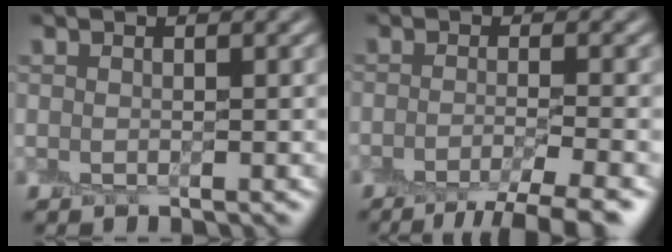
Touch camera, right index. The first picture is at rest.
{"total": 4.6, "force": [-3.1, 0.6, 3.3], "torque": [-0.042, -0.007, -0.054]}